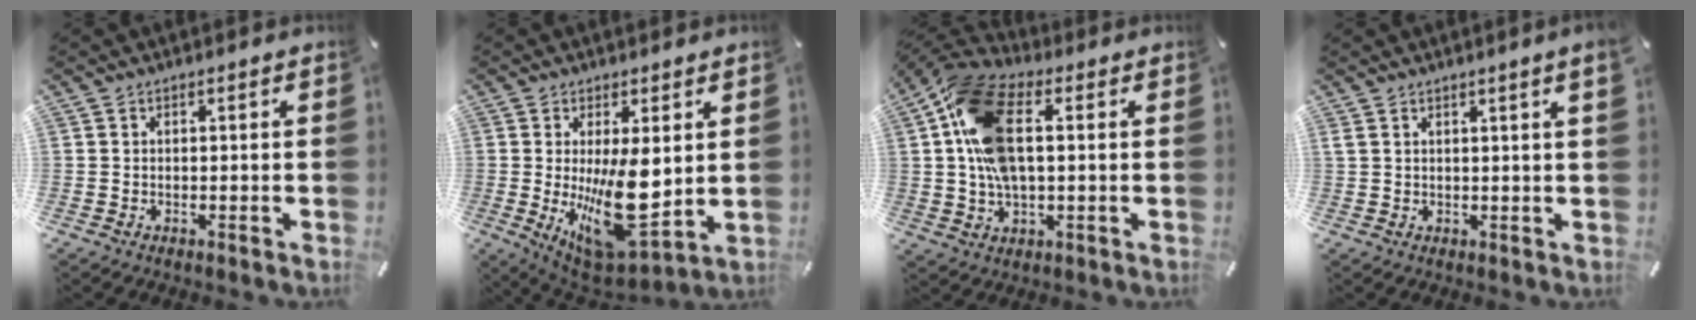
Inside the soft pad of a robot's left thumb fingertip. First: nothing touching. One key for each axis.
{"total": 19.6, "fx": 0.6, "fy": 8.9, "fz": 17.4, "tx": -0.276, "ty": -0.042, "tz": 0.030}
{"total": 15.9, "fx": 2.4, "fy": 8.8, "fz": 13.1, "tx": -0.281, "ty": 0.001, "tz": 0.046}
{"total": 2.6, "fx": 1.3, "fy": -0.1, "fz": 2.3, "tx": -0.043, "ty": -0.004, "tz": 0.023}